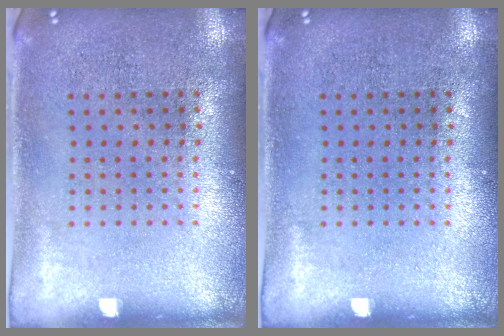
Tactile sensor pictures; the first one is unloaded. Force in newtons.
{"total": 0.0}